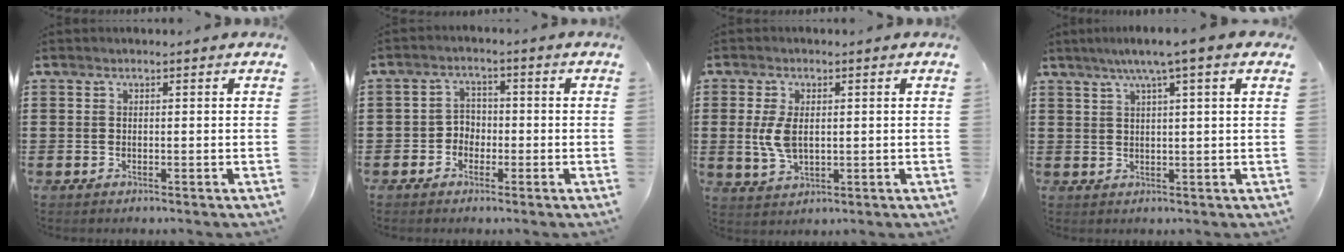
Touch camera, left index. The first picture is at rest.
{"total": 3.0, "force": [-1.5, 2.5, 0.8], "torque": [-0.026, 0.009, -0.035]}
{"total": 5.4, "force": [0.4, 3.0, 4.5], "torque": [-0.119, -0.001, -0.002]}
{"total": 4.5, "force": [2.7, -0.4, 3.7], "torque": [-0.077, 0.000, 0.043]}